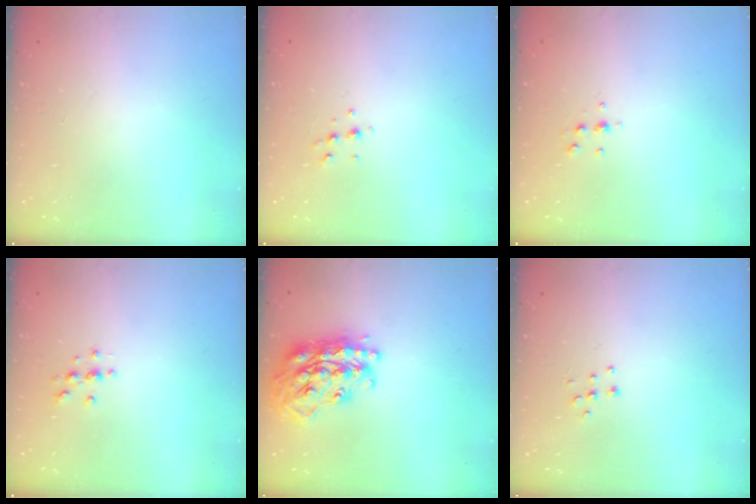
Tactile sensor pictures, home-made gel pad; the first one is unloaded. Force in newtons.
{"total": 4.9, "press": 4.8, "slide": 1.1}
{"total": 4.7, "press": 4.6, "slide": 1.0}
{"total": 3.0, "press": 3.0, "slide": 0.4}
{"total": 25.6, "press": 25.5, "slide": 2.2}
{"total": 3.7, "press": 3.7, "slide": 0.2}